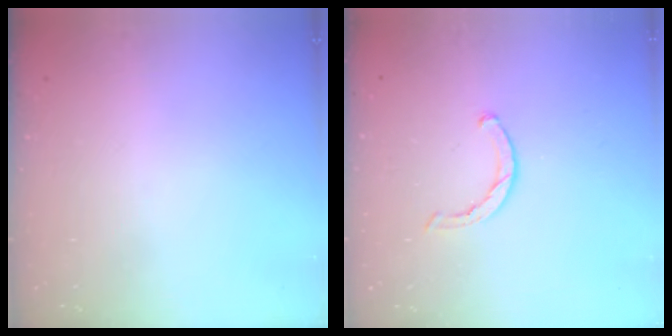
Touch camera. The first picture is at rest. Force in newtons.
{"total": 1.8, "press": 1.8, "slide": 0.3}